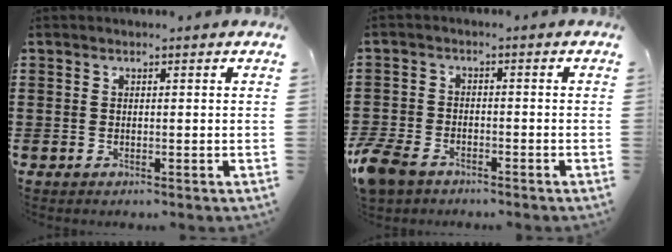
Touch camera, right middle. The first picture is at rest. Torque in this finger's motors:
{"motor_torque": [1.02, 0.66, 0.55, 0.17]}